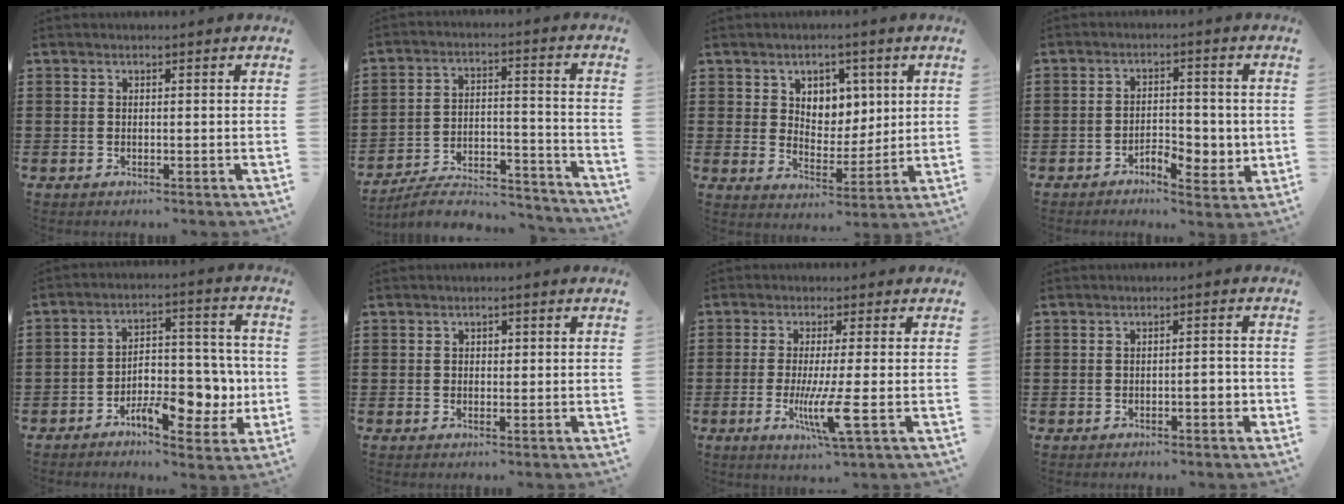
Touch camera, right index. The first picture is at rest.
{"total": 6.3, "force": [-5.8, 1.1, 2.3], "torque": [-0.040, 0.002, -0.112]}
{"total": 5.1, "force": [2.7, 4.2, 1.2], "torque": [-0.041, 0.005, 0.044]}
{"total": 4.3, "force": [-1.8, 2.4, 3.1], "torque": [-0.038, 0.001, -0.037]}
{"total": 8.8, "force": [-3.8, 4.6, 6.6], "torque": [-0.080, 0.011, -0.064]}
{"total": 0.8, "force": [0.2, 0.7, 0.4], "torque": [-0.010, 0.005, 0.004]}
{"total": 6.9, "force": [-1.8, 0.0, 6.7], "torque": [-0.133, -0.026, -0.035]}
{"total": 2.2, "force": [-0.8, 0.5, 2.0], "torque": [-0.033, 0.003, -0.014]}